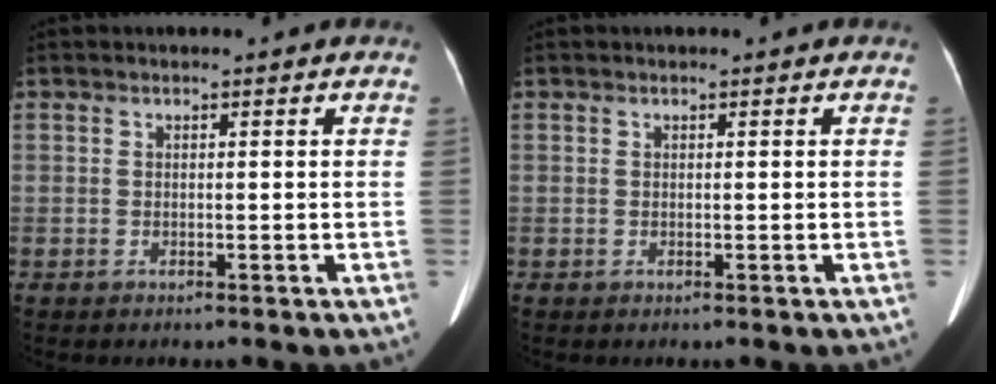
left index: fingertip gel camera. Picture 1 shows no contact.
{"total": 0.0}